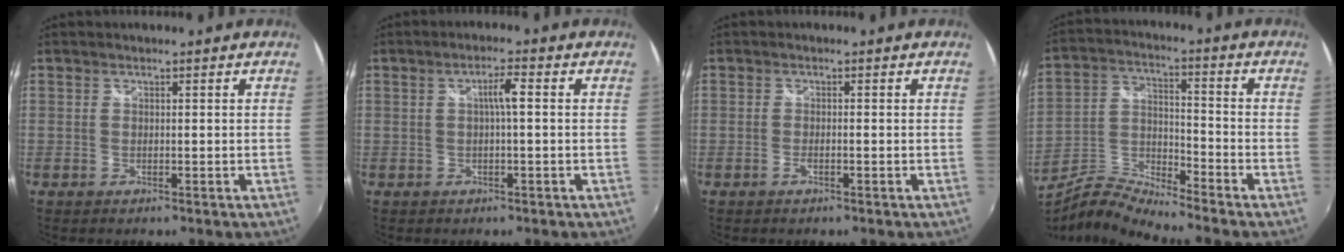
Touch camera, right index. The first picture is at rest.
{"total": 2.9, "force": [0.2, 0.1, 2.9], "torque": [-0.056, 0.006, 0.004]}
{"total": 1.2, "force": [-0.8, 0.0, 0.9], "torque": [-0.018, 0.000, -0.014]}
{"total": 6.1, "force": [-5.4, 0.4, 2.9], "torque": [-0.061, 0.009, -0.120]}